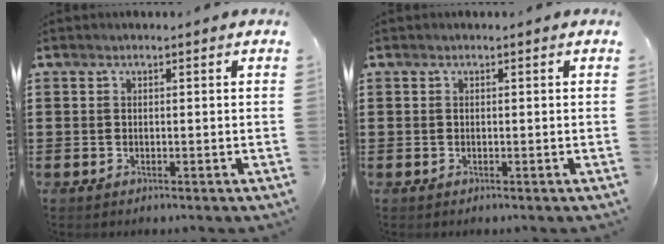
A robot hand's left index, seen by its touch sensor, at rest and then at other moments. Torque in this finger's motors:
{"motor_torque": [0.00, 0.00, 0.00, 0.00]}